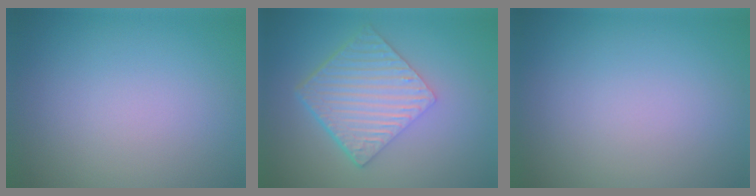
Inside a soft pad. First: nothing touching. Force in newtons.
{"total": 6.5, "press": 4.4, "slide": 4.7}
{"total": 0.0}